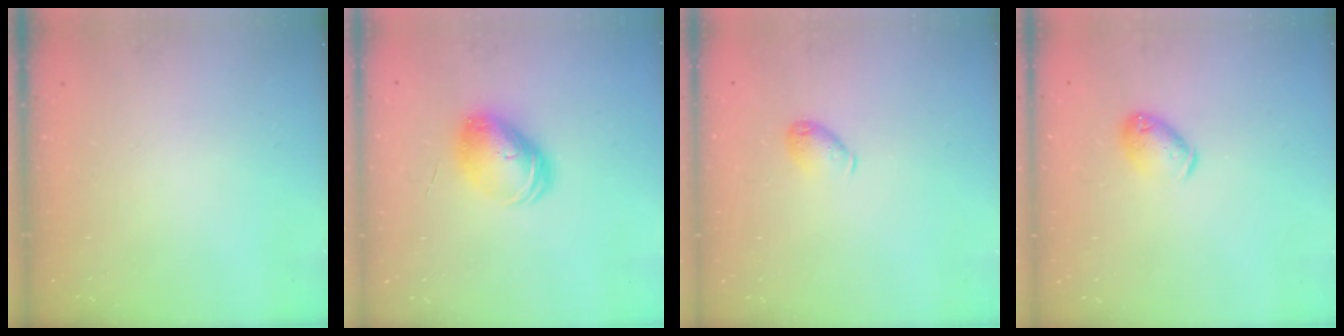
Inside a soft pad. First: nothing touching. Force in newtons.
{"total": 9.1, "press": 9.1, "slide": 0.1}
{"total": 5.5, "press": 5.5, "slide": 0.4}
{"total": 6.7, "press": 6.7, "slide": 0.8}